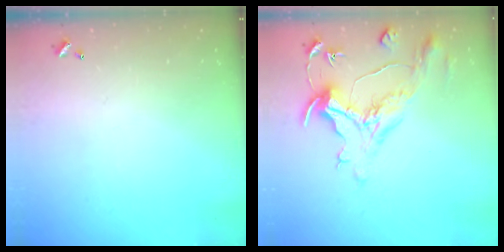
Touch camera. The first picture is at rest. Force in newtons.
{"total": 1.5, "press": 0.8, "slide": 1.2}